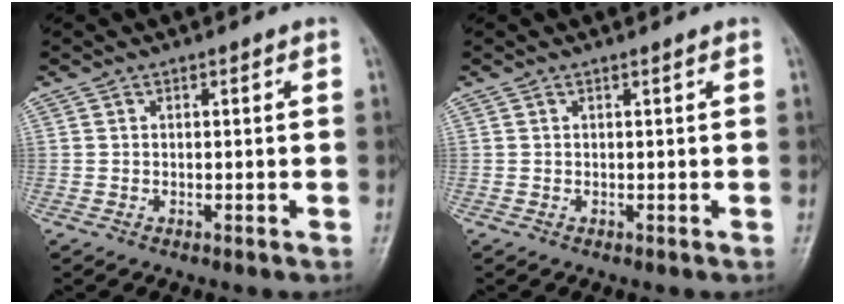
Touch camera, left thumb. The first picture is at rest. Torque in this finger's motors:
{"motor_torque": [-0.14, 0.14, -0.01, 0.02, 0.00]}